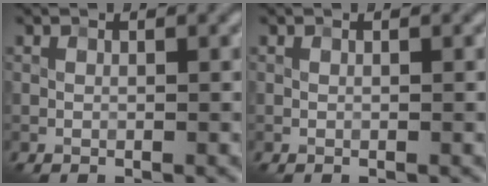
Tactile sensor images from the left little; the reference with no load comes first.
{"total": 0.0}